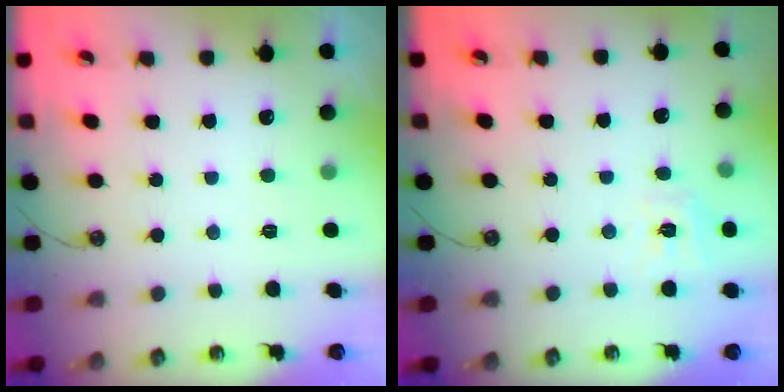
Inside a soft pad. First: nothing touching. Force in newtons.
{"total": 6.5, "press": 6.5, "slide": 0.7}